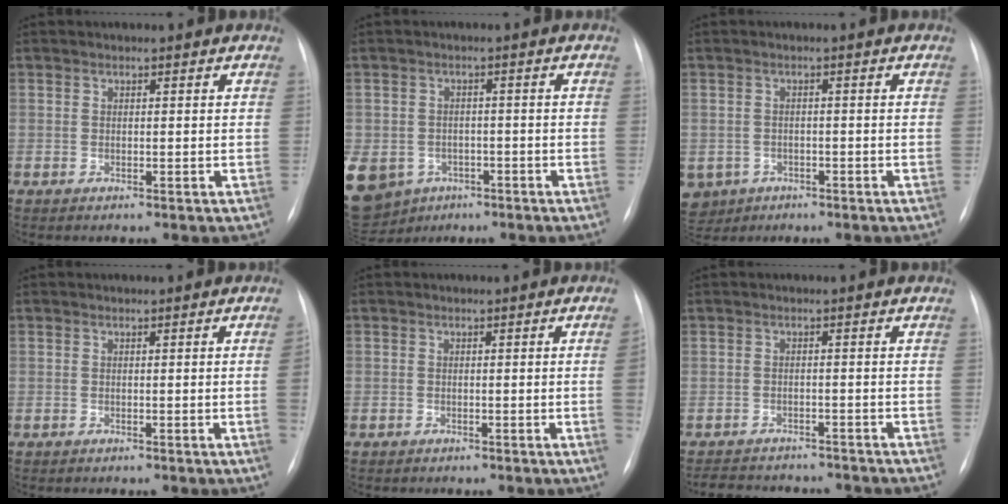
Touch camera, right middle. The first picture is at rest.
{"total": 18.2, "force": [-8.5, 14.5, 6.9], "torque": [-0.231, -0.005, -0.115]}
{"total": 7.5, "force": [-3.8, 6.3, 1.4], "torque": [-0.048, 0.004, -0.053]}
{"total": 1.5, "force": [-0.2, -0.4, 1.4], "torque": [-0.023, 0.000, -0.001]}
{"total": 1.7, "force": [-0.4, -0.3, 1.7], "torque": [-0.029, 0.001, -0.006]}
{"total": 9.2, "force": [-8.5, 2.8, 2.4], "torque": [-0.044, 0.003, -0.108]}